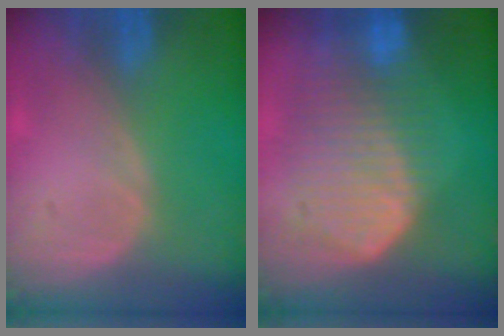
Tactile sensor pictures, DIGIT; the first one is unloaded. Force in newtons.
{"total": 10.4, "press": 9.0, "slide": 5.1}